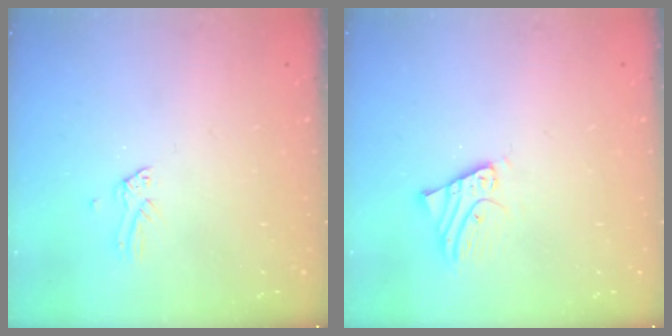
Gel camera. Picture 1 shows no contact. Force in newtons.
{"total": 2.8, "press": 2.8, "slide": 0.2}